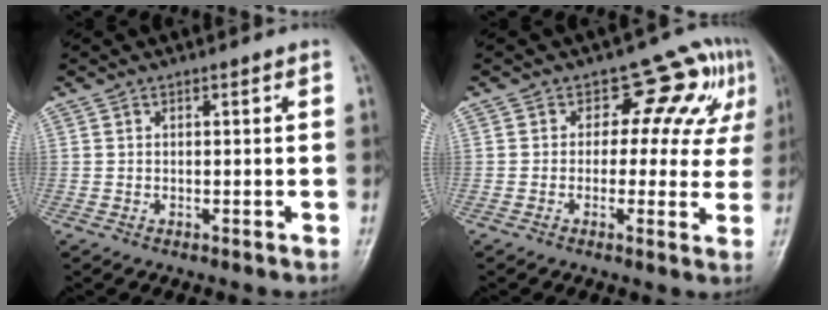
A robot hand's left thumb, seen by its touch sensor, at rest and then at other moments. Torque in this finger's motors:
{"motor_torque": [-0.11, 0.45, -0.07, -0.09, 0.08]}